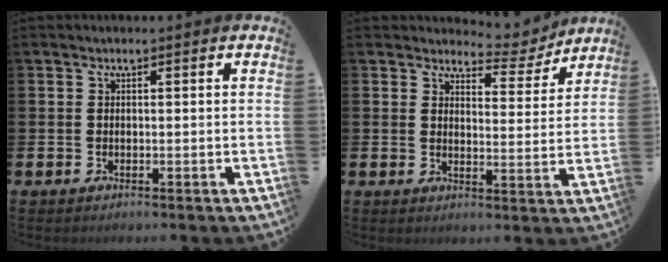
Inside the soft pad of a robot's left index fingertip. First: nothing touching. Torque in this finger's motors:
{"motor_torque": [-0.02, -0.03, -0.03, 0.00]}